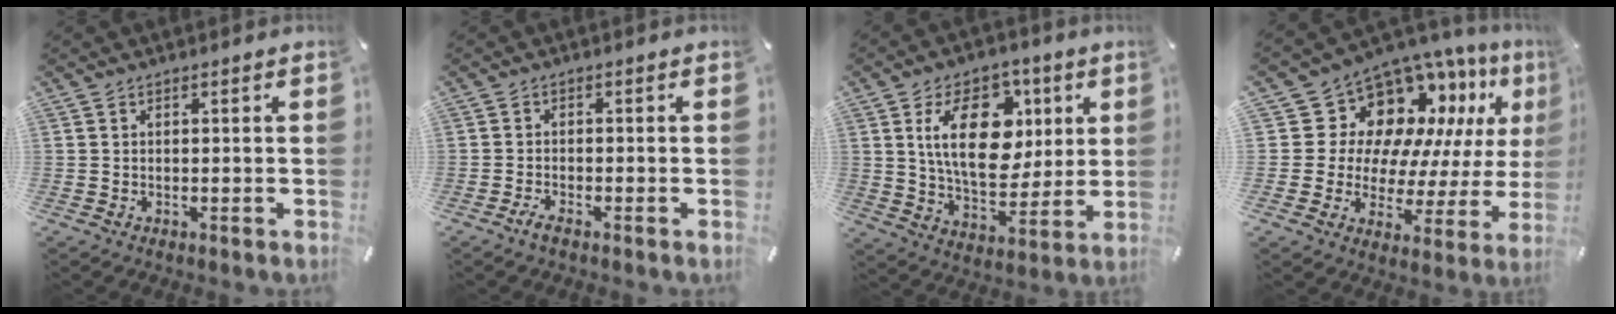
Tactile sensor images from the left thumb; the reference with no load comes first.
{"total": 1.9, "force": [-1.5, 0.4, 1.2], "torque": [-0.028, 0.003, -0.030]}
{"total": 19.3, "force": [5.7, 12.3, 13.7], "torque": [-0.235, 0.000, 0.095]}
{"total": 14.6, "force": [8.2, 10.4, 6.1], "torque": [-0.110, -0.090, 0.149]}